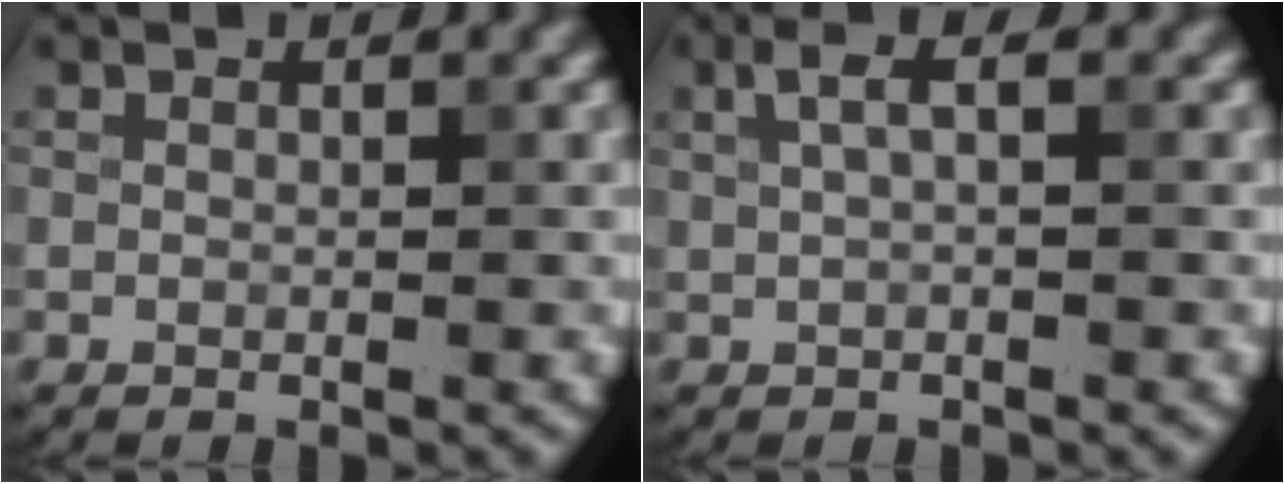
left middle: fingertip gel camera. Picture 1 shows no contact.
{"total": 2.1, "force": [0.9, 0.6, 1.9], "torque": [-0.032, 0.006, 0.016]}